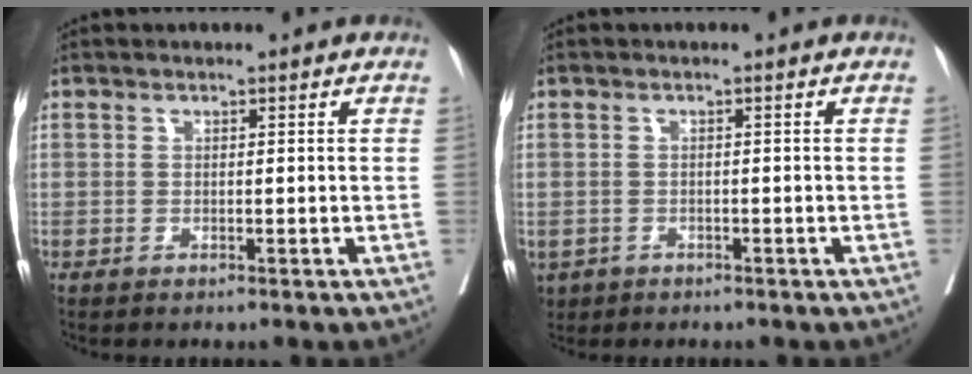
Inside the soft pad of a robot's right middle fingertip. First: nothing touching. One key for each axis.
{"total": 3.9, "fx": -2.3, "fy": 2.9, "fz": 1.1, "tx": -0.027, "ty": -0.003, "tz": -0.035}